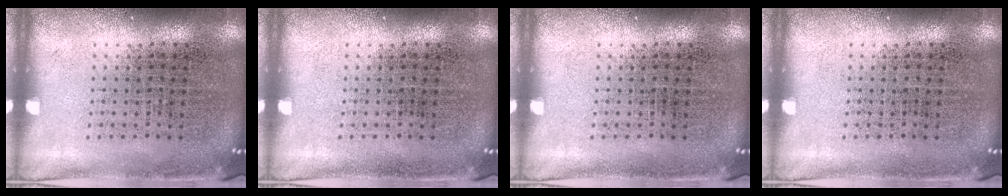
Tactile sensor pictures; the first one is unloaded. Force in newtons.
{"total": 0.0}
{"total": 0.0}
{"total": 0.0}